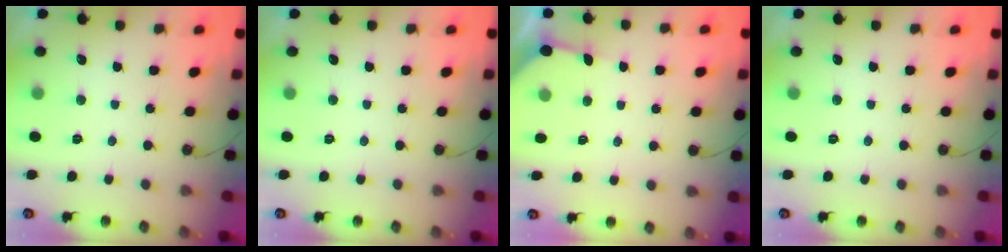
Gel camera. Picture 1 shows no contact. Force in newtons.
{"total": 0.0}
{"total": 3.5, "press": 3.5, "slide": 0.2}
{"total": 0.0}